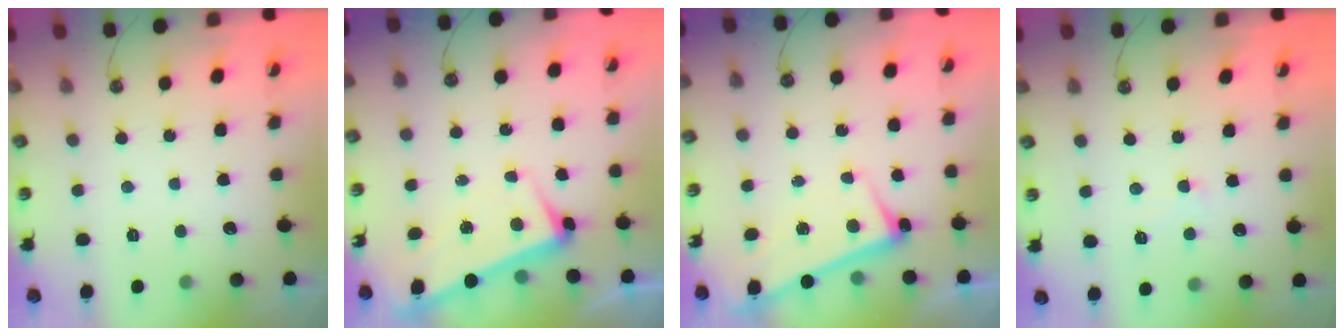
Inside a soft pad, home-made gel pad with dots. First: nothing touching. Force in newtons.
{"total": 1.9, "press": 1.6, "slide": 1.1}
{"total": 2.7, "press": 2.5, "slide": 1.0}
{"total": 0.8, "press": 0.1, "slide": 0.8}